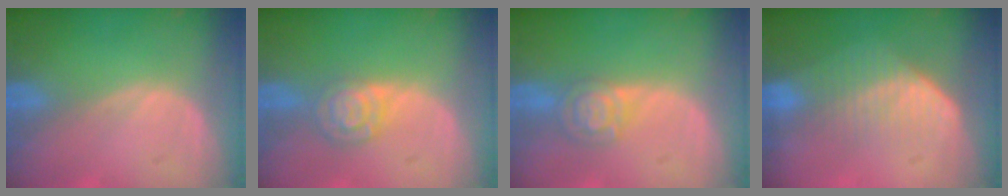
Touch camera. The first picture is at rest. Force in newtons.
{"total": 4.8, "press": 4.2, "slide": 2.3}
{"total": 5.1, "press": 4.4, "slide": 2.5}
{"total": 7.4, "press": 6.2, "slide": 4.0}